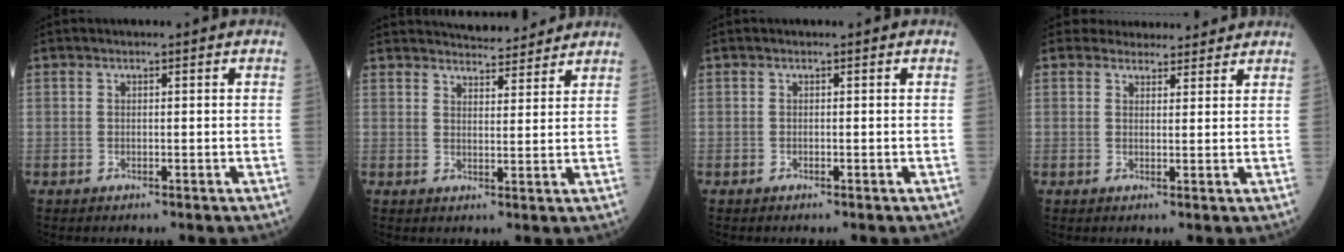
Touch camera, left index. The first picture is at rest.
{"total": 7.3, "force": [7.1, 1.2, 1.4], "torque": [-0.020, 0.006, 0.092]}
{"total": 0.0}
{"total": 5.9, "force": [5.6, 2.0, 0.3], "torque": [0.010, 0.011, 0.065]}